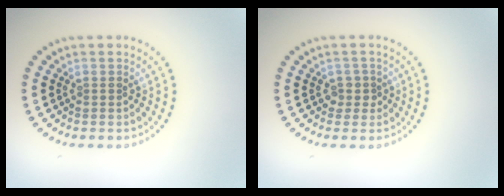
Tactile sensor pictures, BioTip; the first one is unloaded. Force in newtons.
{"total": 1.4, "press": 1.1, "slide": 0.8}